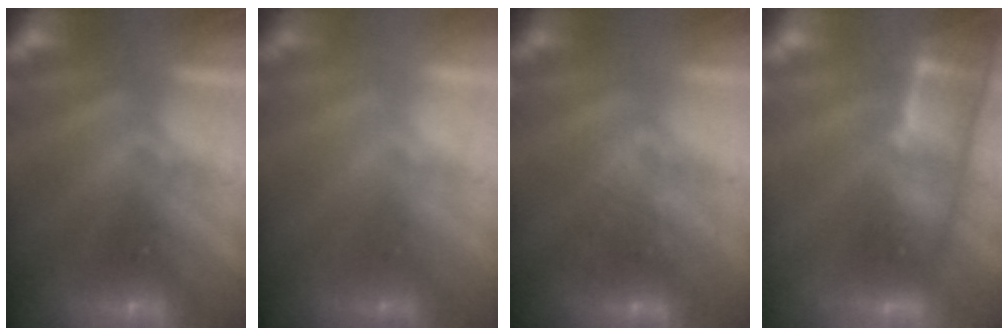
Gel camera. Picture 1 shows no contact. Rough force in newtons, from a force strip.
{"total": 2.4}
{"total": 3.8}
{"total": 7.2}